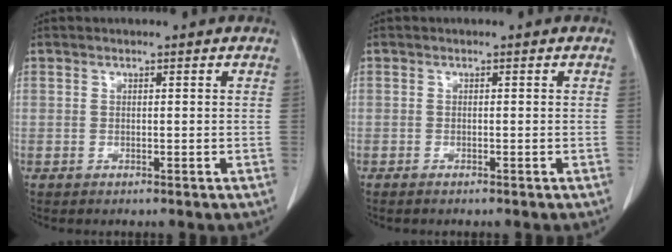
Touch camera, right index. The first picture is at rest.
{"total": 0.9, "force": [-0.8, 0.1, 0.5], "torque": [-0.011, -0.002, -0.009]}